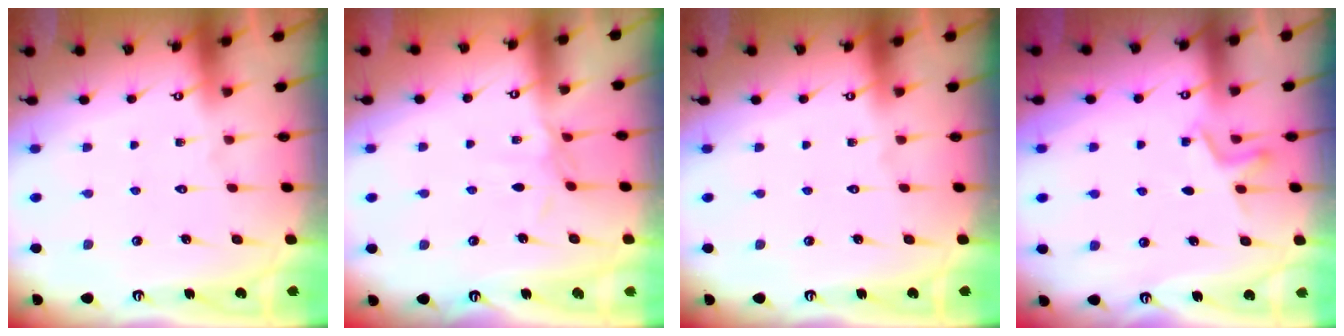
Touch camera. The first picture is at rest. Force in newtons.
{"total": 2.8, "press": 2.8, "slide": 0.5}
{"total": 0.0}
{"total": 3.2, "press": 3.0, "slide": 1.3}